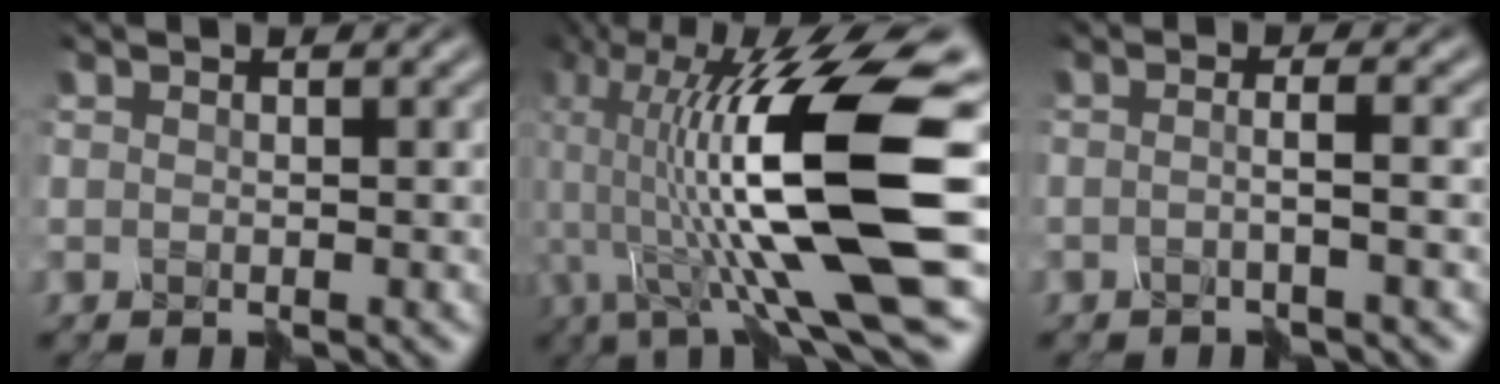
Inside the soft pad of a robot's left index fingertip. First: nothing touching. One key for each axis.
{"total": 13.8, "fx": 0.4, "fy": 3.5, "fz": 13.3, "tx": -0.258, "ty": 0.013, "tz": 0.005}
{"total": 1.8, "fx": -0.2, "fy": 0.6, "fz": 1.7, "tx": -0.001, "ty": 0.009, "tz": -0.027}